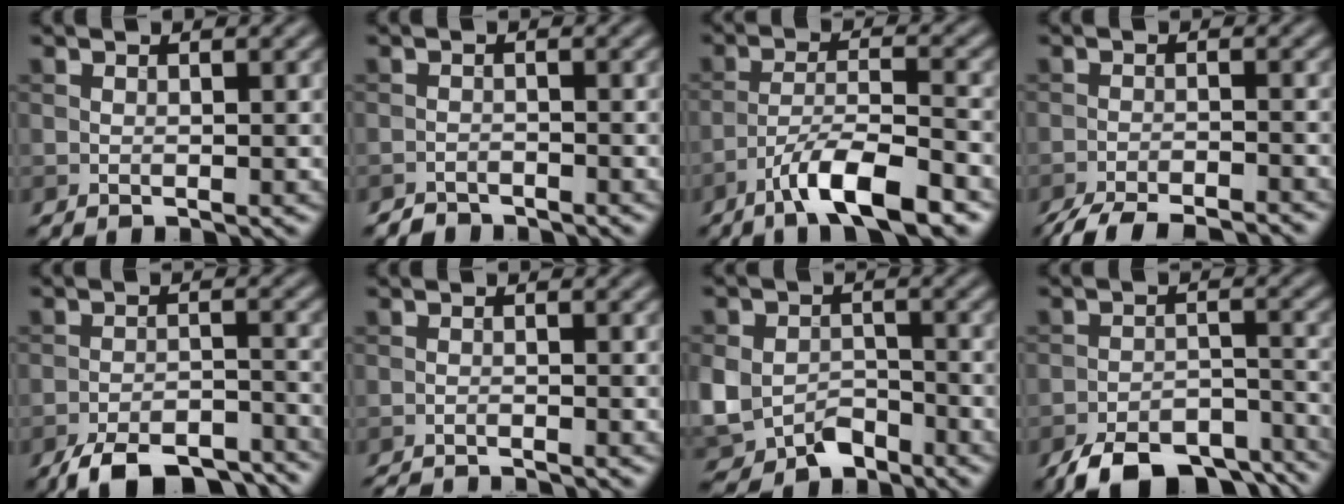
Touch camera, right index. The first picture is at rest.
{"total": 1.6, "force": [-1.5, 0.4, -0.1], "torque": [0.006, 0.003, -0.029]}
{"total": 7.2, "force": [-4.9, 1.5, 5.0], "torque": [-0.083, 0.006, -0.087]}
{"total": 7.6, "force": [-7.0, 1.3, 2.6], "torque": [-0.045, -0.016, -0.107]}
{"total": 9.0, "force": [-7.5, 2.9, 4.0], "torque": [-0.058, -0.014, -0.114]}
{"total": 3.2, "force": [-3.1, 0.3, 0.8], "torque": [-0.016, -0.011, -0.050]}
{"total": 5.9, "force": [-2.8, 4.3, 2.9], "torque": [-0.062, -0.019, -0.045]}
{"total": 9.6, "force": [-7.6, 3.7, 4.4], "torque": [-0.067, -0.017, -0.116]}